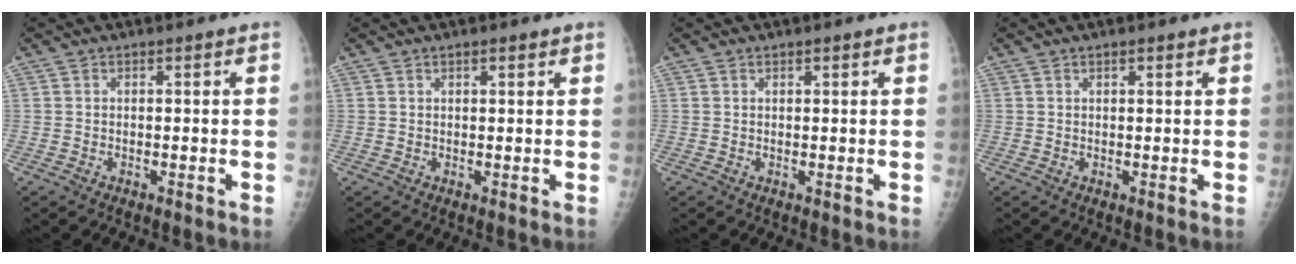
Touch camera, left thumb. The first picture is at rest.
{"total": 1.5, "force": [1.0, 0.5, 1.0], "torque": [-0.013, -0.004, 0.014]}
{"total": 0.6, "force": [0.5, 0.2, 0.3], "torque": [-0.006, -0.002, 0.008]}
{"total": 1.2, "force": [0.8, 0.3, 0.8], "torque": [-0.012, -0.003, 0.013]}